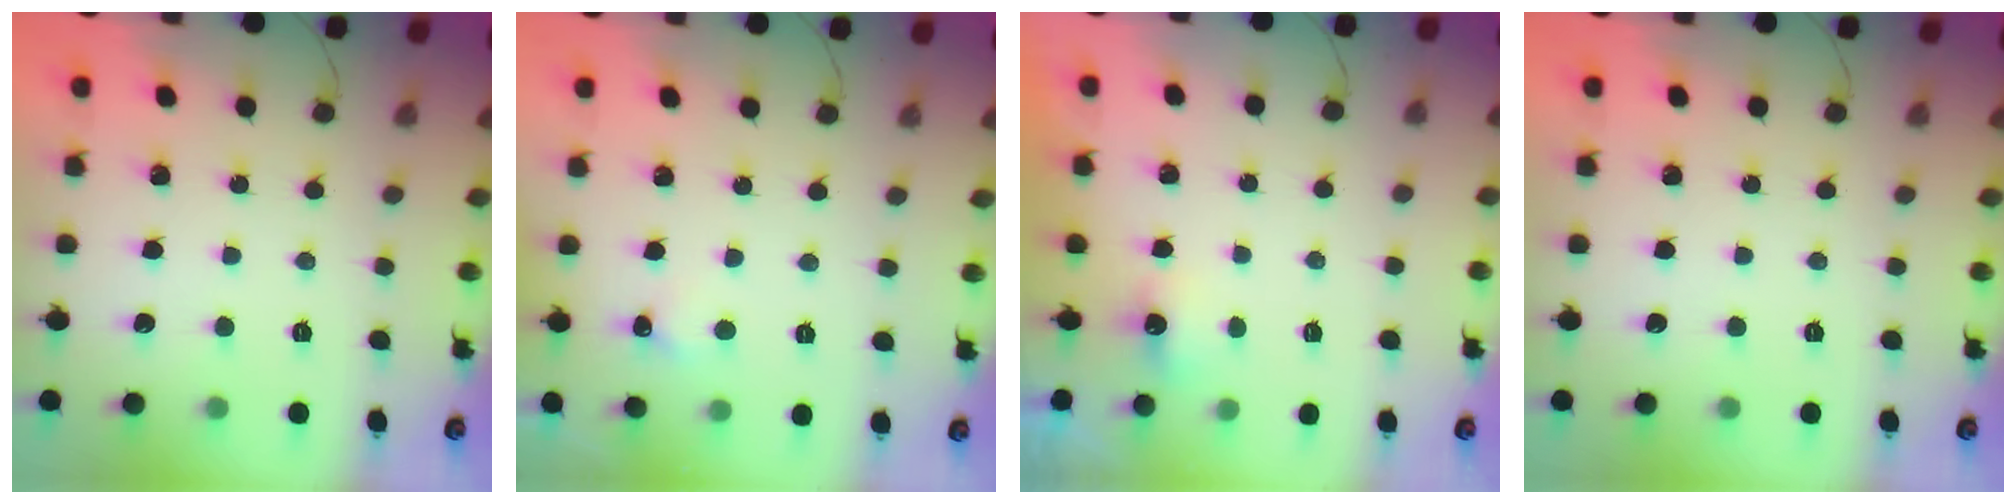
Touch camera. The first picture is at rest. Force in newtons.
{"total": 4.9, "press": 4.7, "slide": 1.1}
{"total": 1.7, "press": 1.5, "slide": 0.7}
{"total": 0.0}